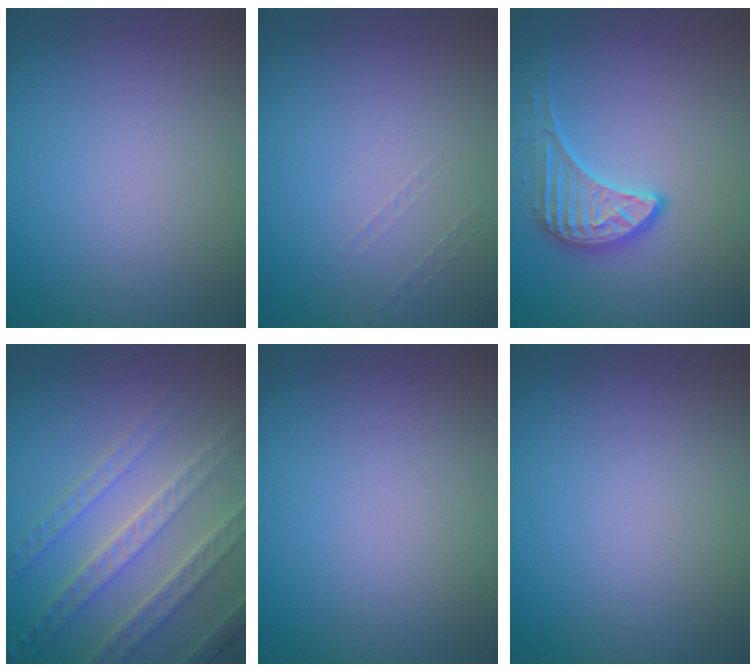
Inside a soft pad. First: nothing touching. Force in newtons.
{"total": 0.5, "press": 0.2, "slide": 0.5}
{"total": 2.7, "press": 2.2, "slide": 1.6}
{"total": 6.0, "press": 5.0, "slide": 3.3}
{"total": 0.0}
{"total": 0.0}